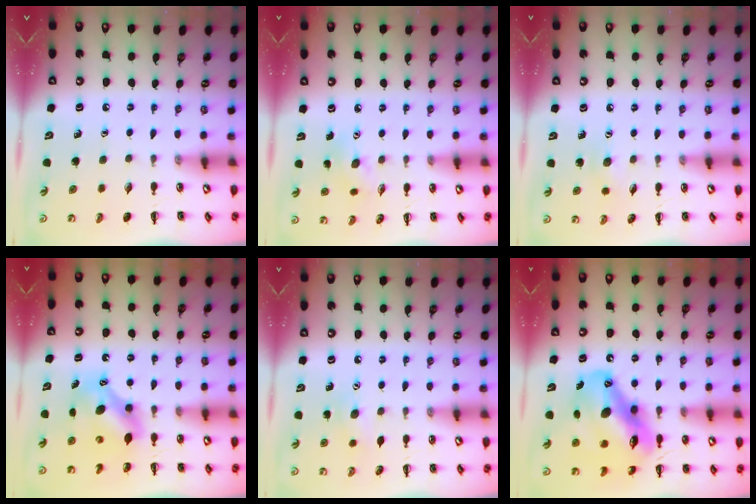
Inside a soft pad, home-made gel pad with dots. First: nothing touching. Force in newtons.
{"total": 3.9, "press": 3.8, "slide": 0.7}
{"total": 5.6, "press": 5.5, "slide": 1.1}
{"total": 7.4, "press": 7.4, "slide": 0.9}
{"total": 7.6, "press": 7.4, "slide": 1.9}
{"total": 16.9, "press": 16.2, "slide": 4.9}